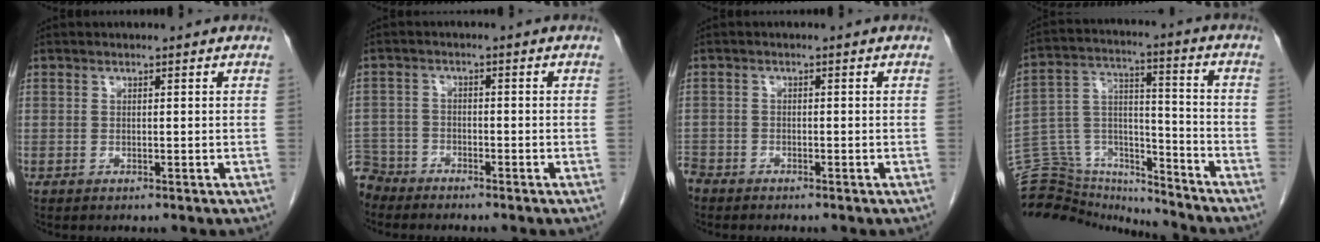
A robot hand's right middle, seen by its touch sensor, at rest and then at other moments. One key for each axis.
{"total": 5.2, "fx": -4.9, "fy": 1.8, "fz": -0.5, "tx": 0.015, "ty": -0.005, "tz": -0.100}
{"total": 3.0, "fx": -2.7, "fy": 1.3, "fz": 0.3, "tx": -0.011, "ty": -0.002, "tz": -0.054}
{"total": 18.5, "fx": -17.8, "fy": 4.3, "fz": 2.9, "tx": -0.070, "ty": 0.061, "tz": -0.285}